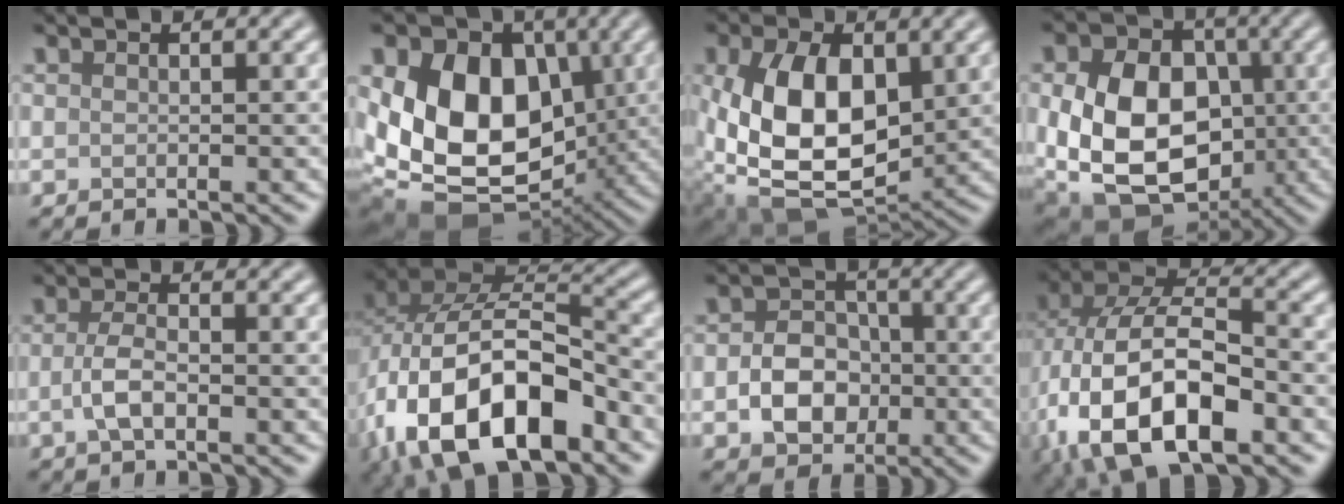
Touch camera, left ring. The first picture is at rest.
{"total": 15.7, "force": [0.9, 11.2, 11.0], "torque": [-0.169, 0.003, 0.015]}
{"total": 12.1, "force": [1.0, 7.6, 9.4], "torque": [-0.196, -0.011, 0.026]}
{"total": 15.2, "force": [-1.5, 11.8, 9.5], "torque": [-0.160, -0.011, -0.040]}
{"total": 2.6, "force": [-0.6, 1.0, 2.3], "torque": [-0.049, -0.001, -0.017]}
{"total": 15.6, "force": [-6.0, 8.8, 11.4], "torque": [-0.209, -0.018, -0.102]}
{"total": 4.9, "force": [-1.1, 3.8, 2.8], "torque": [-0.040, 0.001, -0.020]}
{"total": 15.1, "force": [-4.5, 8.2, 11.8], "torque": [-0.227, -0.008, -0.077]}